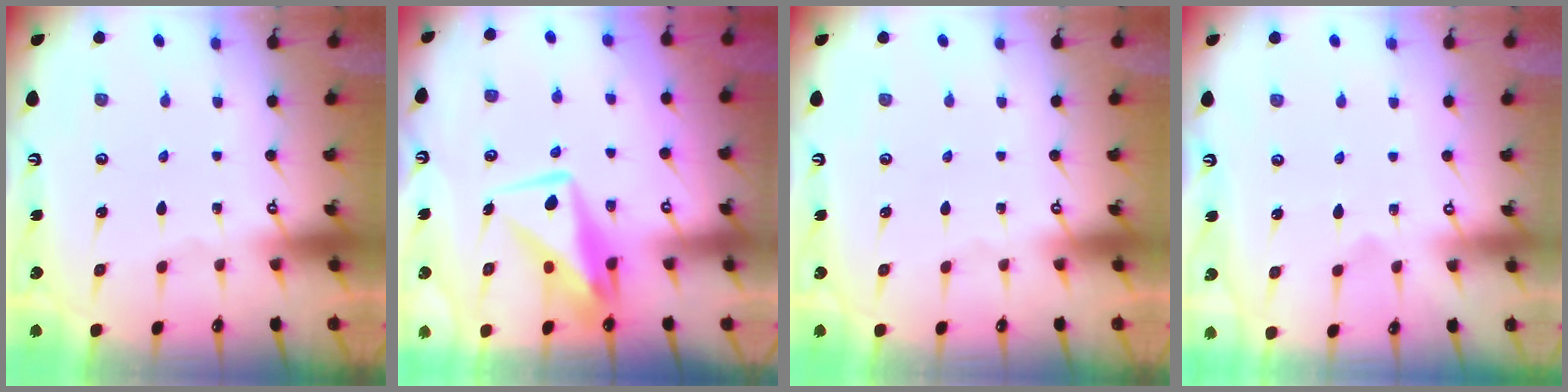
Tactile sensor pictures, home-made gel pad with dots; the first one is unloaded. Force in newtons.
{"total": 11.0, "press": 11.0, "slide": 0.9}
{"total": 0.0}
{"total": 6.7, "press": 6.7, "slide": 0.4}